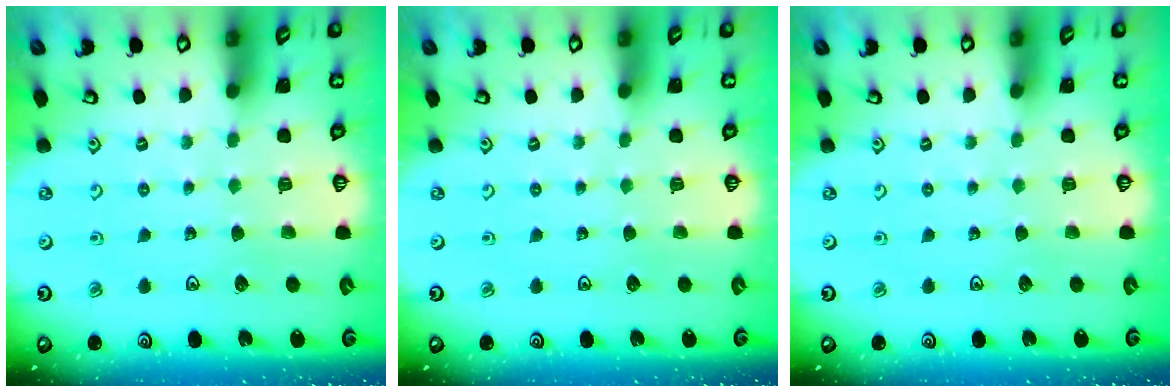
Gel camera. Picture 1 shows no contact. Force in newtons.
{"total": 0.0}
{"total": 0.0}